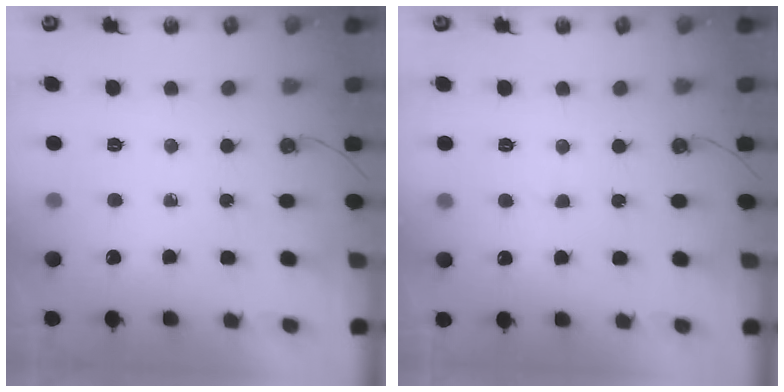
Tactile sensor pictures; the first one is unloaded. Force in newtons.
{"total": 1.7, "press": 1.7, "slide": 0.3}